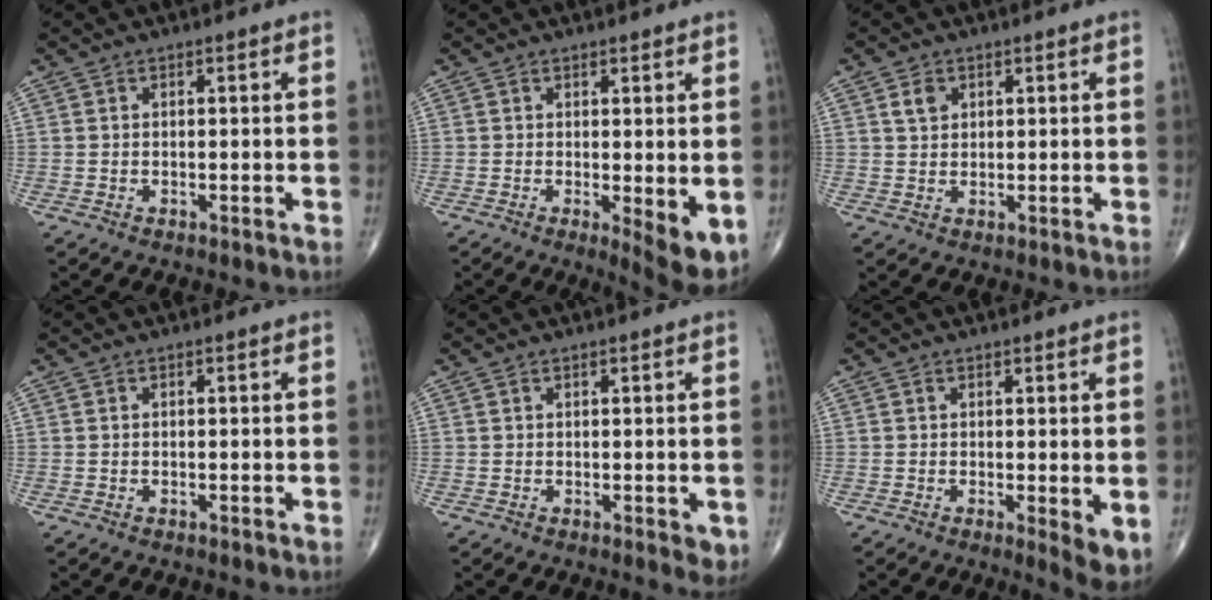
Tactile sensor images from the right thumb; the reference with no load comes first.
{"total": 5.8, "force": [-0.3, 1.8, 5.6], "torque": [-0.072, -0.016, -0.002]}
{"total": 2.8, "force": [1.2, 2.1, 1.4], "torque": [-0.016, -0.003, 0.023]}
{"total": 0.0}
{"total": 2.8, "force": [-0.1, 1.2, 2.5], "torque": [-0.022, -0.005, 0.002]}
{"total": 4.2, "force": [0.1, 1.3, 4.0], "torque": [-0.054, -0.013, 0.003]}